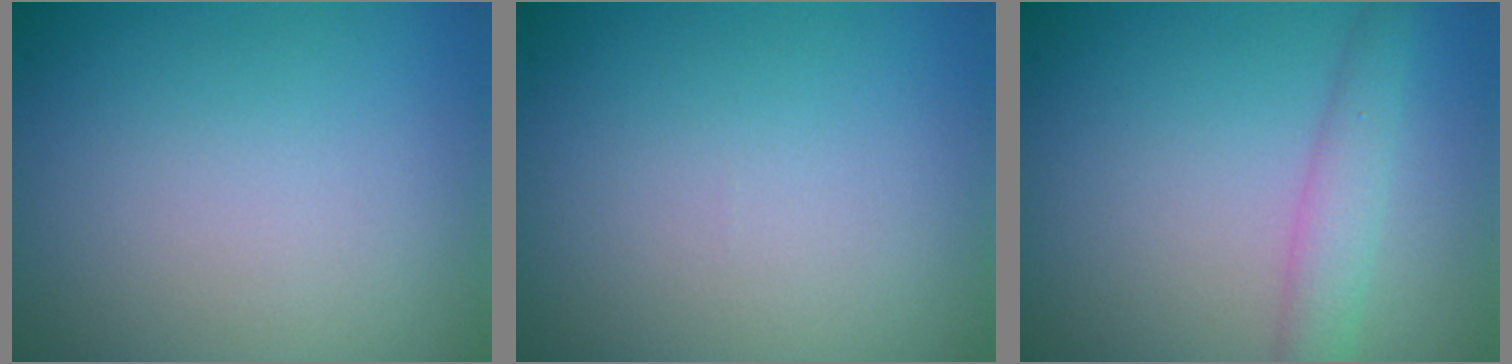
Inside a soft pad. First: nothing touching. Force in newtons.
{"total": 0.0}
{"total": 2.8, "press": 2.8, "slide": 0.1}